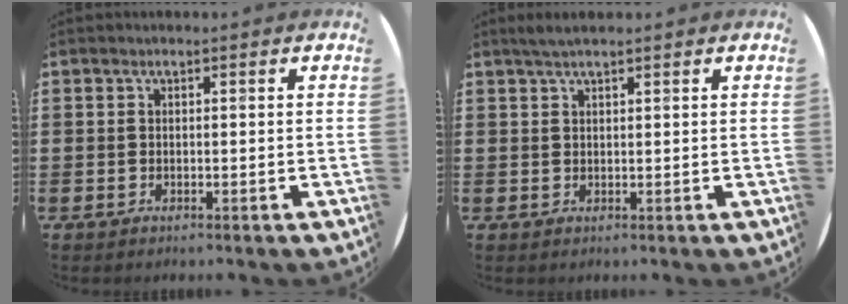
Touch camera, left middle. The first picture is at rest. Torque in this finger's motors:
{"motor_torque": [0.23, -0.12, 0.04, 0.04]}